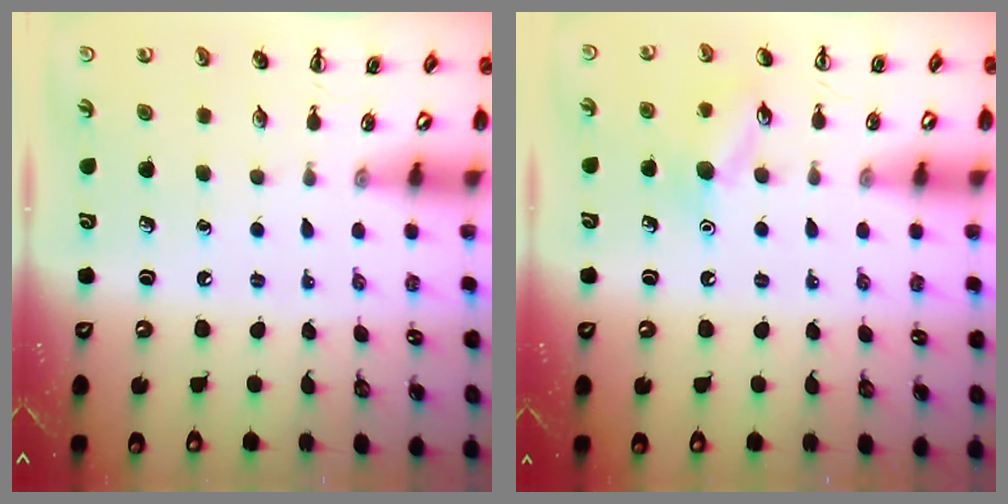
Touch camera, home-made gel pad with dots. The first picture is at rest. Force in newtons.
{"total": 9.2, "press": 9.1, "slide": 1.4}